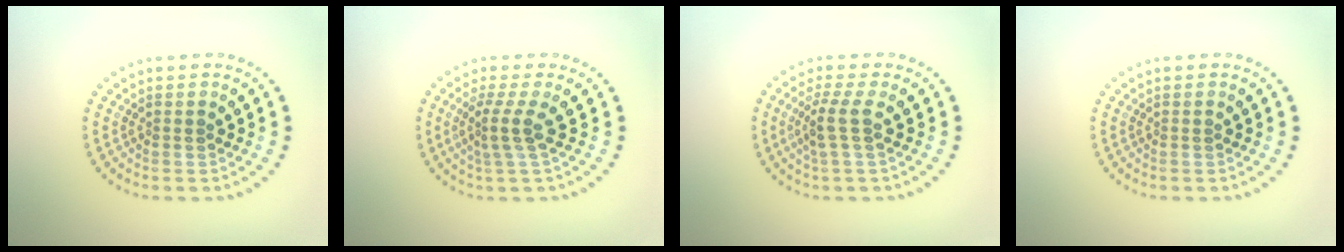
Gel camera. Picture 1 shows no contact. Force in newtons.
{"total": 2.4, "press": 1.7, "slide": 1.6}
{"total": 2.7, "press": 2.1, "slide": 1.7}
{"total": 0.0}